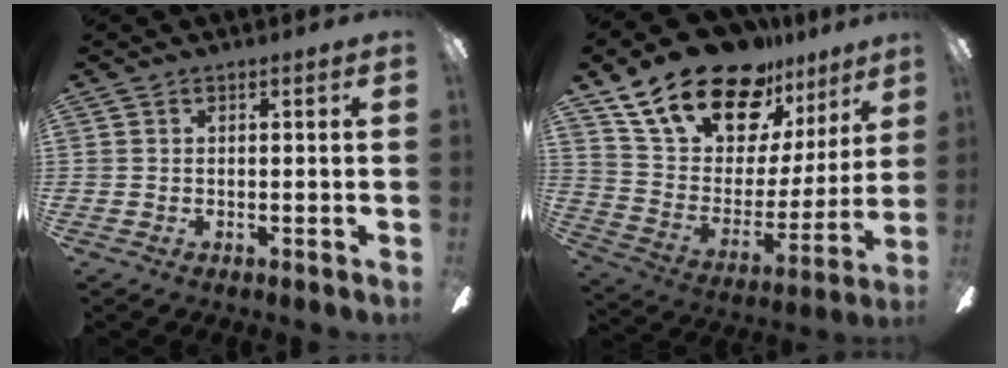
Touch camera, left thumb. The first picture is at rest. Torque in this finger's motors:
{"motor_torque": [1.18, 1.18, 1.26, -1.51, 0.36]}